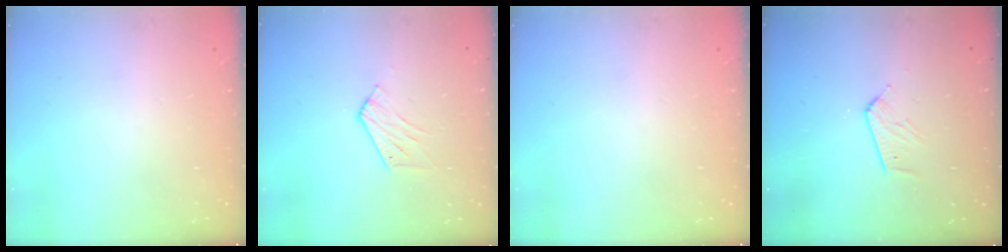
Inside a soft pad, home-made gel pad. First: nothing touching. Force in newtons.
{"total": 5.4, "press": 5.4, "slide": 0.5}
{"total": 0.0}
{"total": 5.4, "press": 5.4, "slide": 0.5}